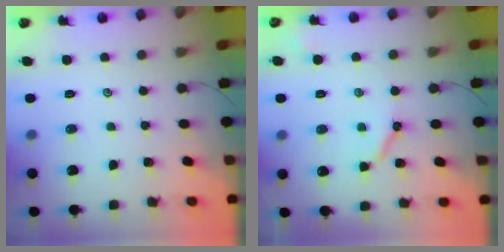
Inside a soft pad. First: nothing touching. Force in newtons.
{"total": 5.8, "press": 5.8, "slide": 0.7}